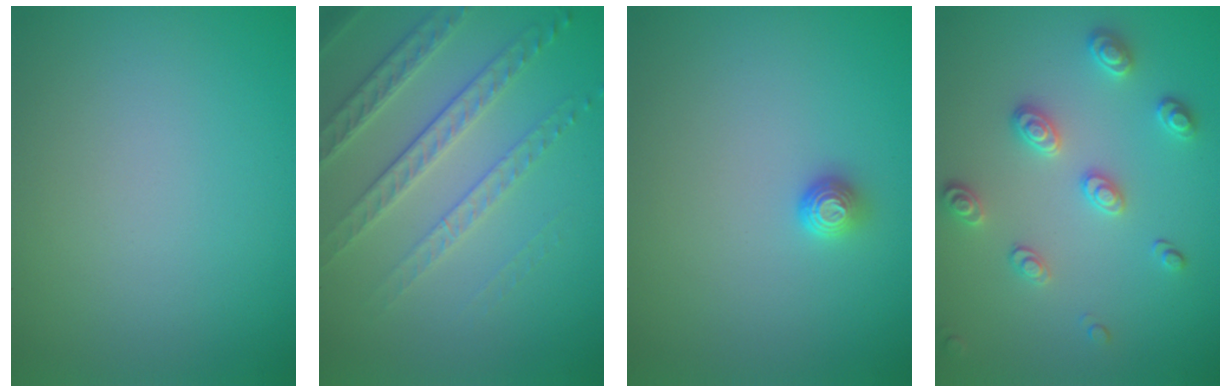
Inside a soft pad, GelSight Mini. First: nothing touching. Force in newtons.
{"total": 4.0, "press": 3.7, "slide": 1.6}
{"total": 1.2, "press": 1.0, "slide": 0.6}
{"total": 2.8, "press": 2.6, "slide": 1.1}